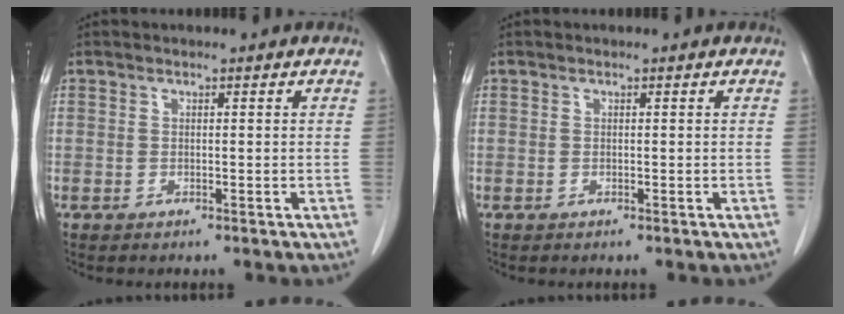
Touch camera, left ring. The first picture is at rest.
{"total": 0.0}